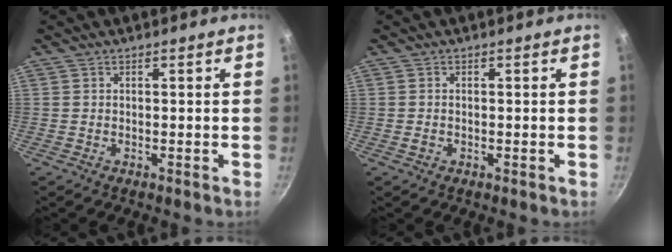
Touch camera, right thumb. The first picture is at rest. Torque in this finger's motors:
{"motor_torque": [0.12, 0.59, -0.28, 0.01, -0.02]}